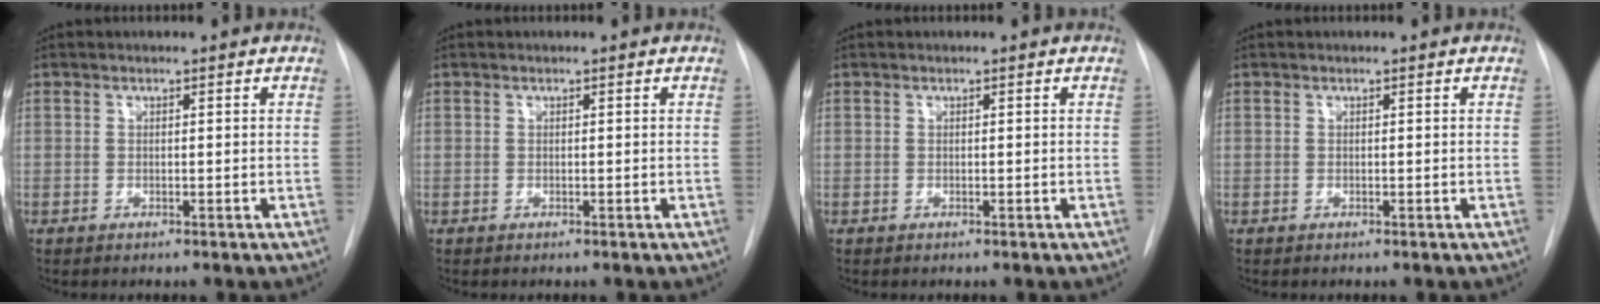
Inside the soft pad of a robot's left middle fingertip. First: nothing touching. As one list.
[{"total": 0.0}, {"total": 0.0}, {"total": 0.0}]